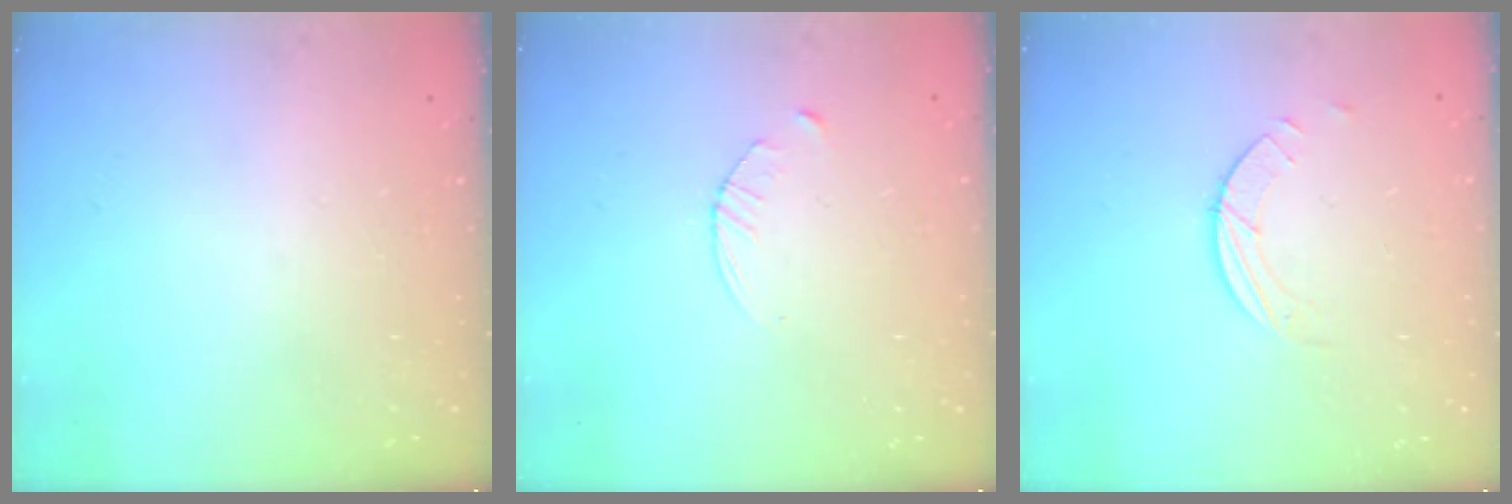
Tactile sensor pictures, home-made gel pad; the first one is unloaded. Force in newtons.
{"total": 2.9, "press": 2.9, "slide": 0.4}
{"total": 1.5, "press": 1.5, "slide": 0.1}